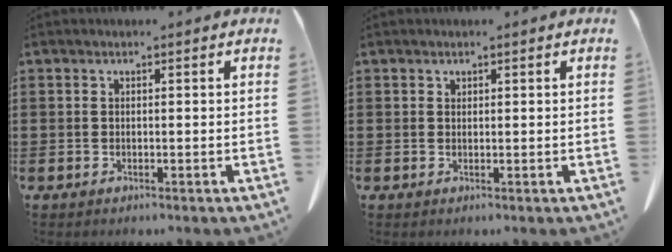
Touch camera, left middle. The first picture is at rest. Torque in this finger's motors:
{"motor_torque": [-0.85, 1.04, -0.03, -0.01]}